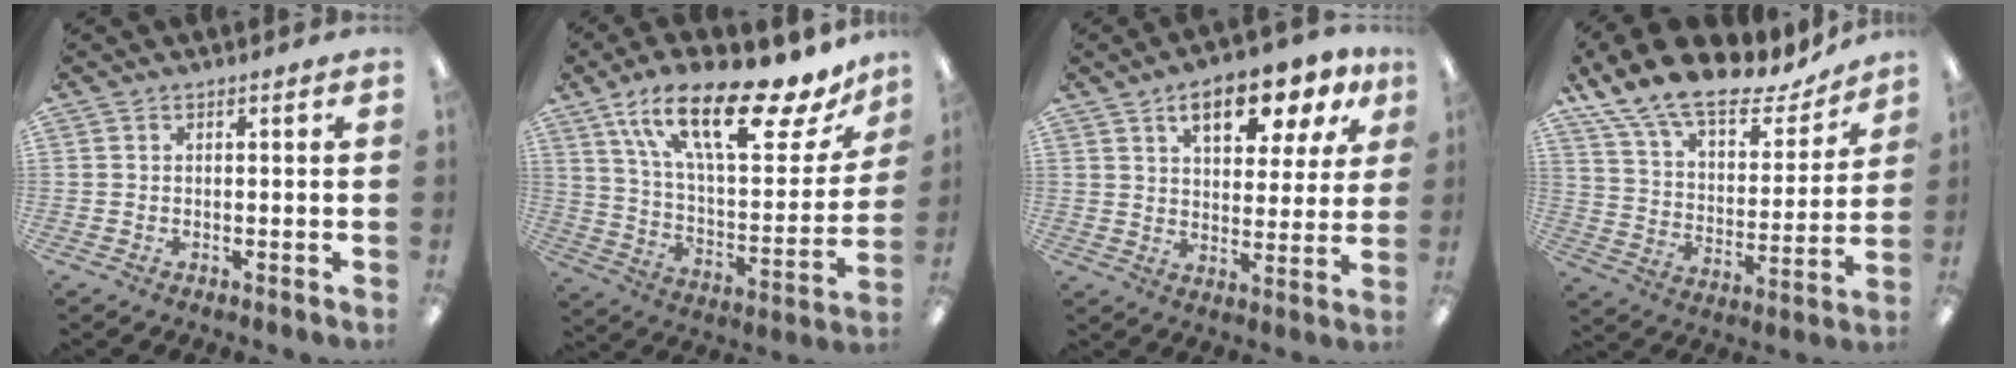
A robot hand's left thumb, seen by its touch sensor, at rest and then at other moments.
{"total": 24.8, "force": [16.1, 8.0, 17.0], "torque": [-0.276, -0.089, 0.267]}
{"total": 12.0, "force": [7.1, 5.4, 8.0], "torque": [-0.109, -0.023, 0.118]}
{"total": 17.4, "force": [13.9, 6.5, 8.3], "torque": [-0.150, -0.099, 0.244]}